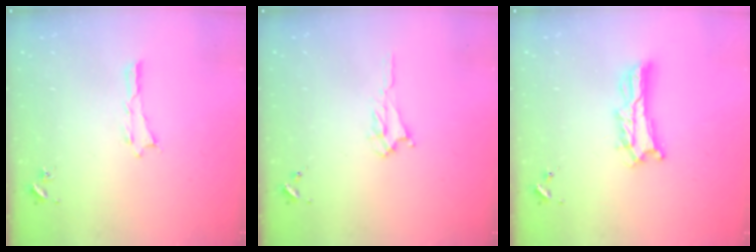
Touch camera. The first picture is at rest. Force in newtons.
{"total": 2.5, "press": 2.5, "slide": 0.3}
{"total": 4.9, "press": 4.8, "slide": 0.5}